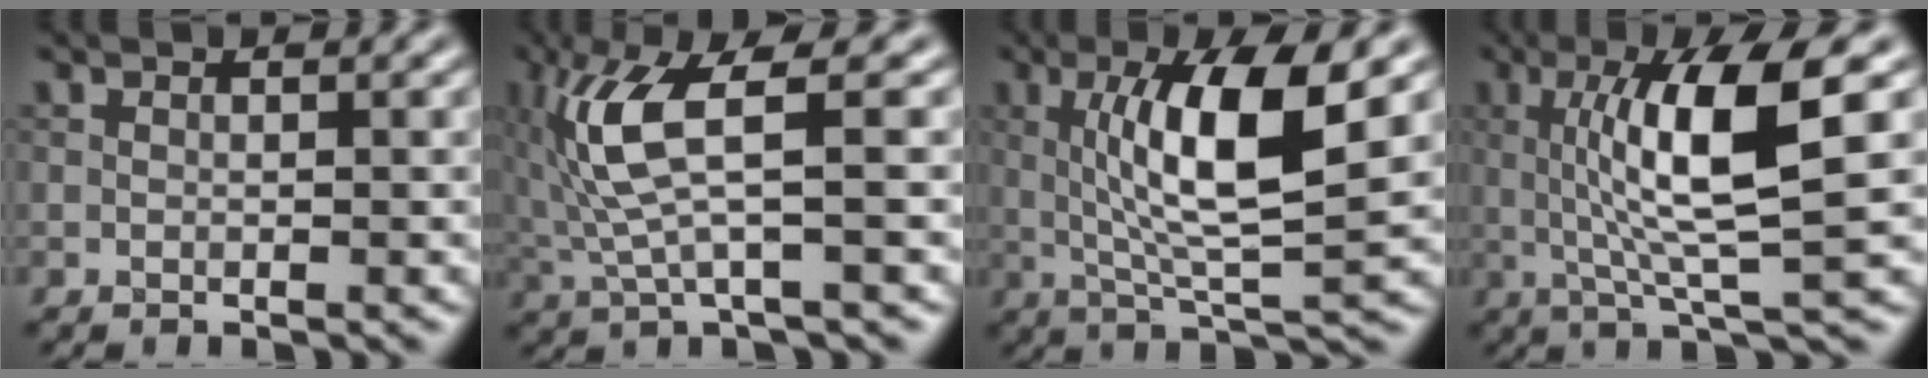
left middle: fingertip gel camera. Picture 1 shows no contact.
{"total": 6.0, "force": [1.2, 1.1, 5.7], "torque": [-0.140, 0.001, 0.026]}
{"total": 8.1, "force": [1.6, 1.5, 7.8], "torque": [-0.139, -0.001, 0.033]}
{"total": 8.2, "force": [1.3, 1.3, 8.0], "torque": [-0.142, 0.005, 0.027]}